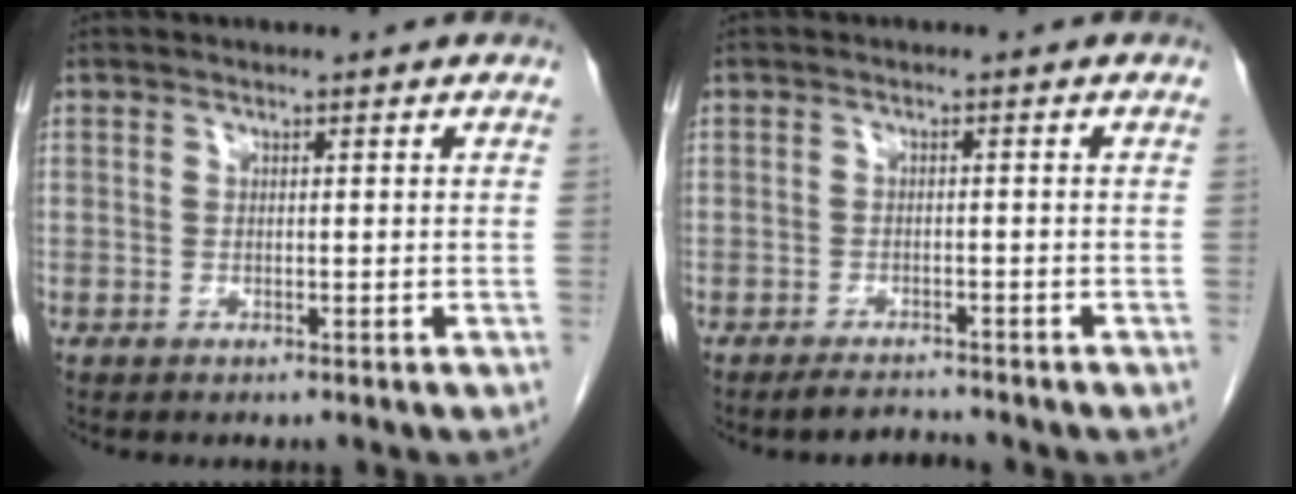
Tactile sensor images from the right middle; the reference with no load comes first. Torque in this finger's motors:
{"motor_torque": [0.16, -0.46, 0.05, 0.03]}